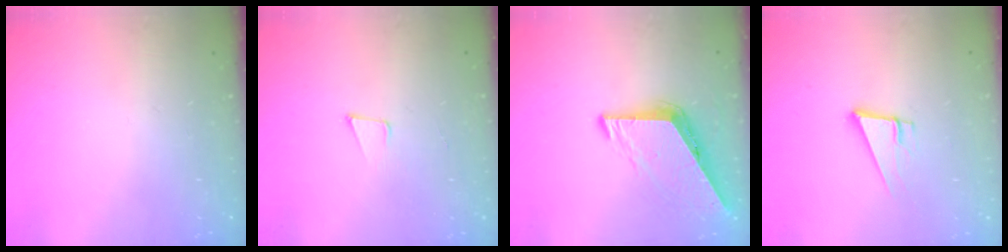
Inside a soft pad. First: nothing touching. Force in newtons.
{"total": 5.0, "press": 4.2, "slide": 2.8}
{"total": 6.8, "press": 6.8, "slide": 0.4}
{"total": 9.0, "press": 8.3, "slide": 3.3}